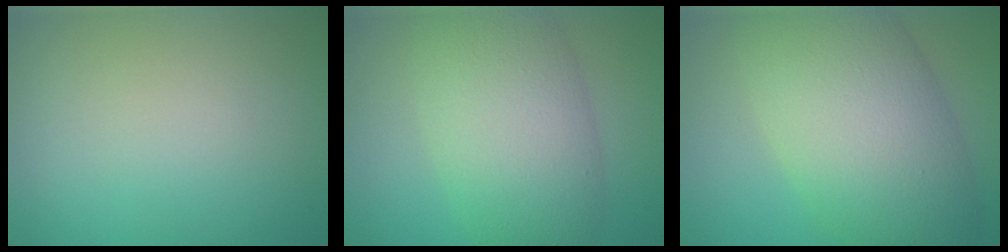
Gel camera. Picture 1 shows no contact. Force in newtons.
{"total": 8.0, "press": 8.0, "slide": 0.6}
{"total": 10.4, "press": 10.4, "slide": 0.2}